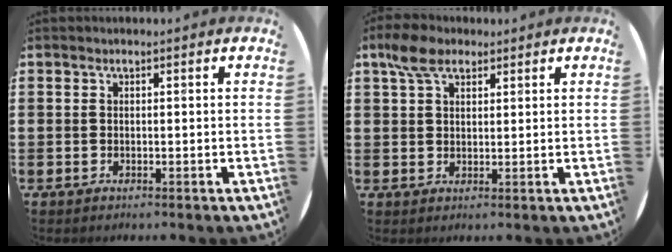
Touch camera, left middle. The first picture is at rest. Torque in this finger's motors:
{"motor_torque": [1.13, -0.86, 0.18, 0.15]}